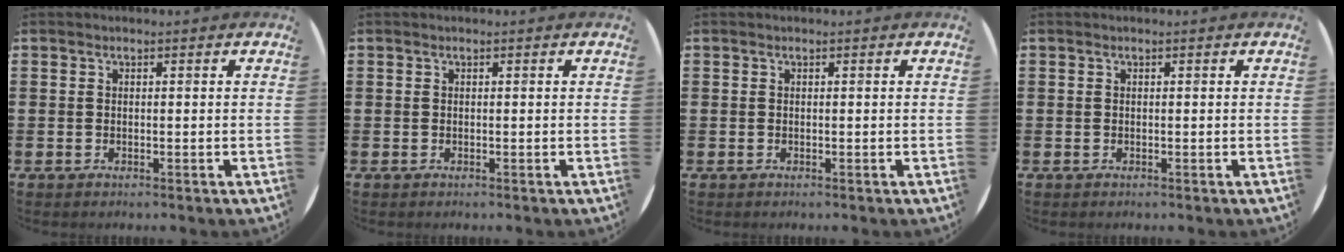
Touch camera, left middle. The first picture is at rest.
{"total": 0.0}
{"total": 0.0}
{"total": 0.0}